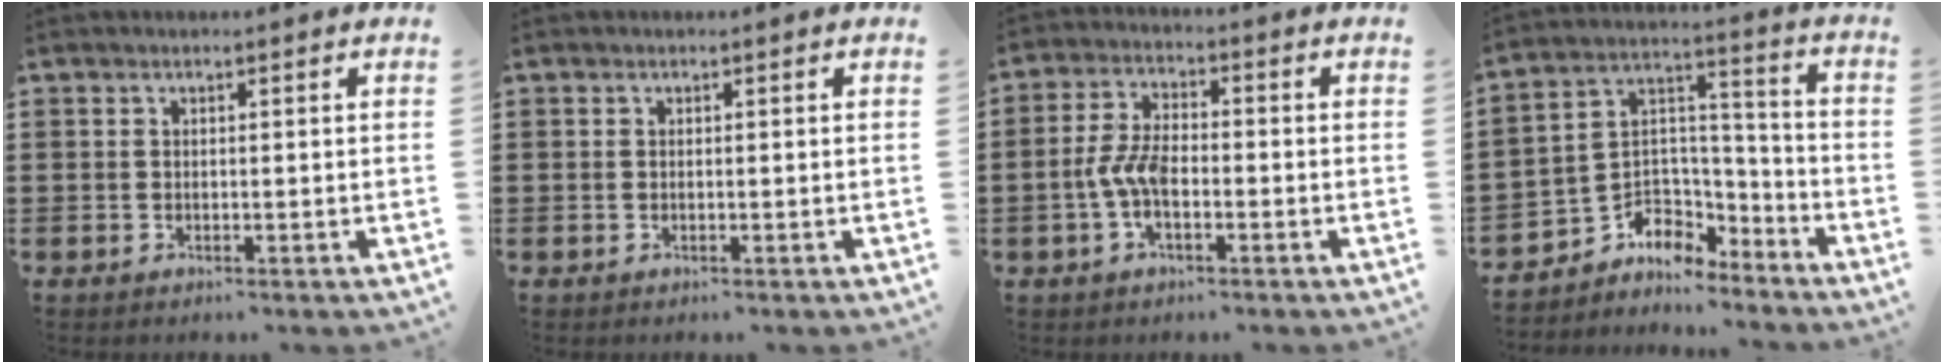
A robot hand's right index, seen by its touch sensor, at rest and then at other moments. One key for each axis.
{"total": 0.0}
{"total": 5.8, "fx": -1.7, "fy": 2.6, "fz": 4.9, "tx": -0.120, "ty": -0.006, "tz": -0.038}
{"total": 4.8, "fx": -3.1, "fy": 3.7, "fz": 0.2, "tx": -0.026, "ty": -0.004, "tz": -0.065}